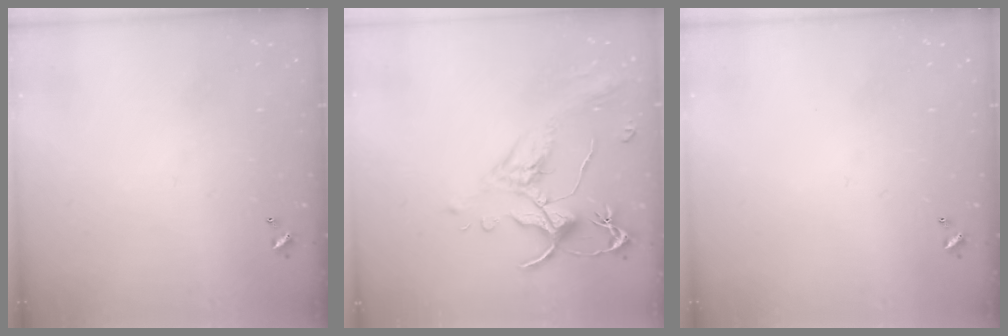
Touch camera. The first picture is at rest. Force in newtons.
{"total": 1.5, "press": 1.0, "slide": 1.1}
{"total": 0.0}